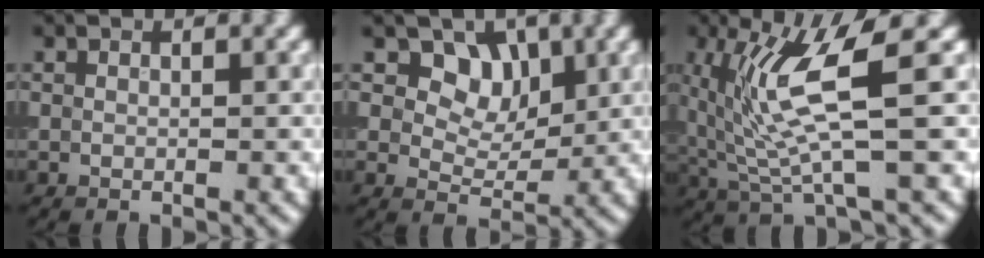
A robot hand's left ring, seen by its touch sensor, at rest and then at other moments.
{"total": 4.9, "force": [2.4, 3.5, 2.3], "torque": [-0.038, -0.015, 0.048]}
{"total": 7.1, "force": [1.4, 1.2, 6.8], "torque": [-0.148, -0.008, 0.032]}